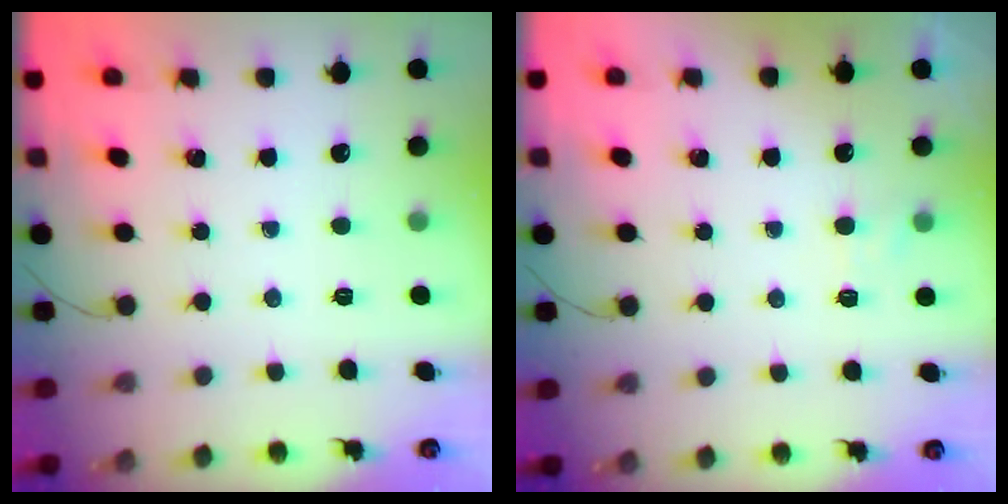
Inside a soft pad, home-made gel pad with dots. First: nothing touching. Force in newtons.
{"total": 4.3, "press": 4.1, "slide": 1.4}